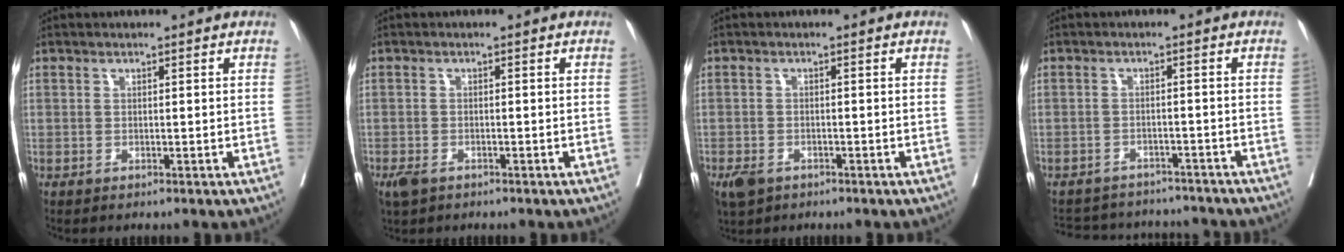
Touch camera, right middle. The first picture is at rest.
{"total": 2.7, "force": [-1.7, 1.6, 1.4], "torque": [-0.026, -0.003, -0.025]}
{"total": 3.9, "force": [-2.5, 2.5, 1.6], "torque": [-0.029, -0.003, -0.039]}
{"total": 12.7, "force": [-11.9, 3.7, 2.6], "torque": [-0.058, 0.013, -0.150]}